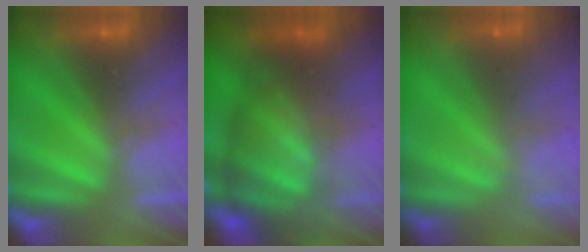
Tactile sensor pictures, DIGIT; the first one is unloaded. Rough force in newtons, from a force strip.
{"total": 10.7}
{"total": 5.5}